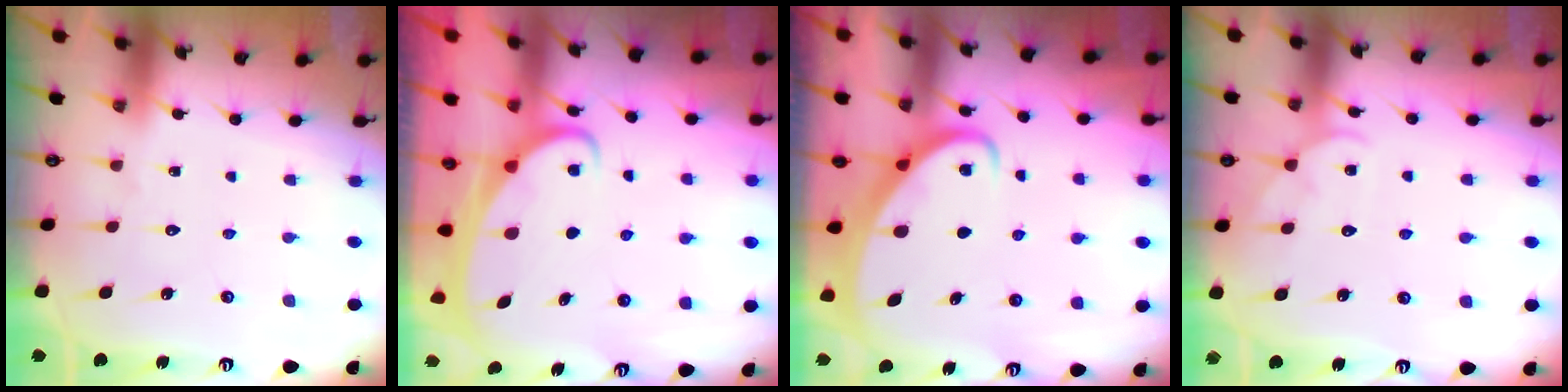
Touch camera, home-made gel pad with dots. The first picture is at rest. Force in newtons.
{"total": 2.3, "press": 2.2, "slide": 0.4}
{"total": 2.7, "press": 2.7, "slide": 0.3}
{"total": 3.4, "press": 3.4, "slide": 0.4}